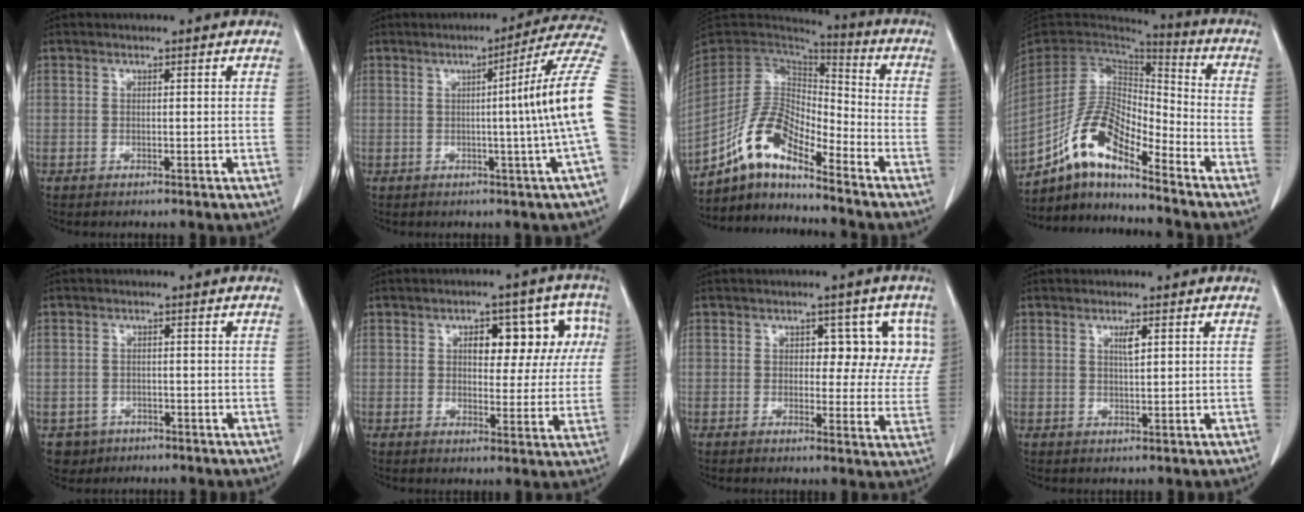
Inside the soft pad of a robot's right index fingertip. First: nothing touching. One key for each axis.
{"total": 12.4, "fx": -0.2, "fy": -2.8, "fz": 12.0, "tx": -0.134, "ty": 0.006, "tz": -0.011}
{"total": 11.3, "fx": -8.3, "fy": 3.3, "fz": 7.0, "tx": -0.146, "ty": 0.031, "tz": -0.156}
{"total": 12.6, "fx": -8.6, "fy": 3.6, "fz": 8.4, "tx": -0.173, "ty": 0.027, "tz": -0.160}
{"total": 3.4, "fx": -1.8, "fy": 2.9, "fz": -0.1, "tx": 0.001, "ty": 0.009, "tz": -0.028}
{"total": 9.9, "fx": 2.8, "fy": 5.1, "fz": 8.0, "tx": -0.084, "ty": 0.036, "tz": 0.035}
{"total": 7.1, "fx": 2.3, "fy": 4.3, "fz": 5.1, "tx": -0.033, "ty": 0.017, "tz": 0.022}
{"total": 1.7, "fx": 0.8, "fy": 0.2, "fz": 1.6, "tx": -0.029, "ty": -0.002, "tz": 0.014}